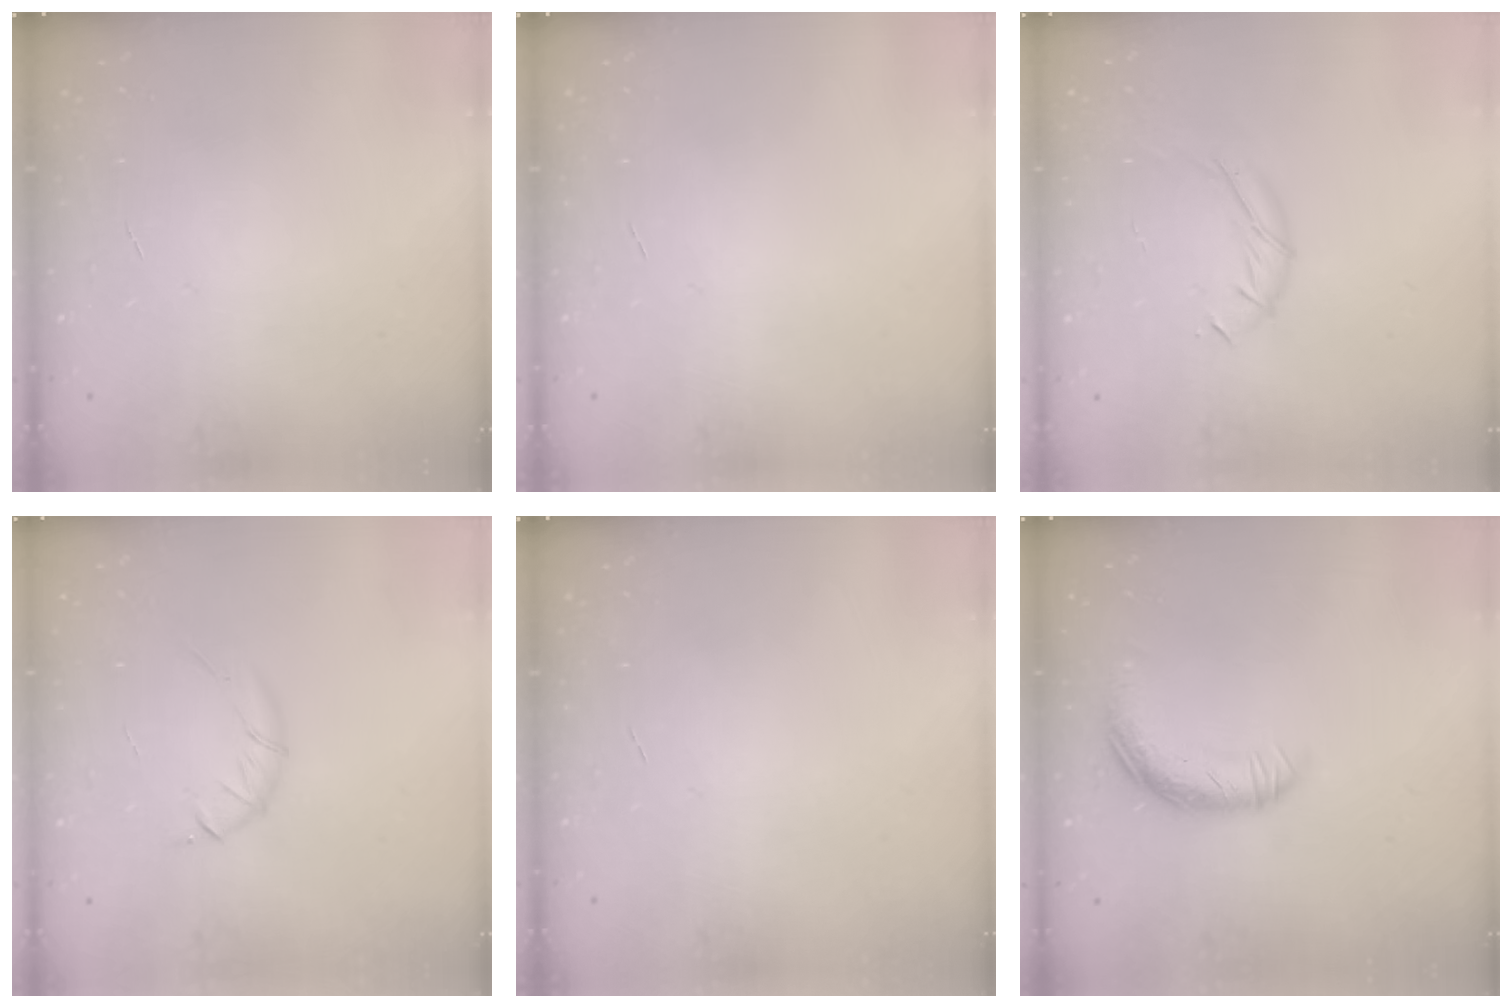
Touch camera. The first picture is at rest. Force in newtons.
{"total": 0.0}
{"total": 7.2, "press": 7.0, "slide": 1.4}
{"total": 5.6, "press": 5.4, "slide": 1.6}
{"total": 0.0}
{"total": 11.6, "press": 11.5, "slide": 0.9}